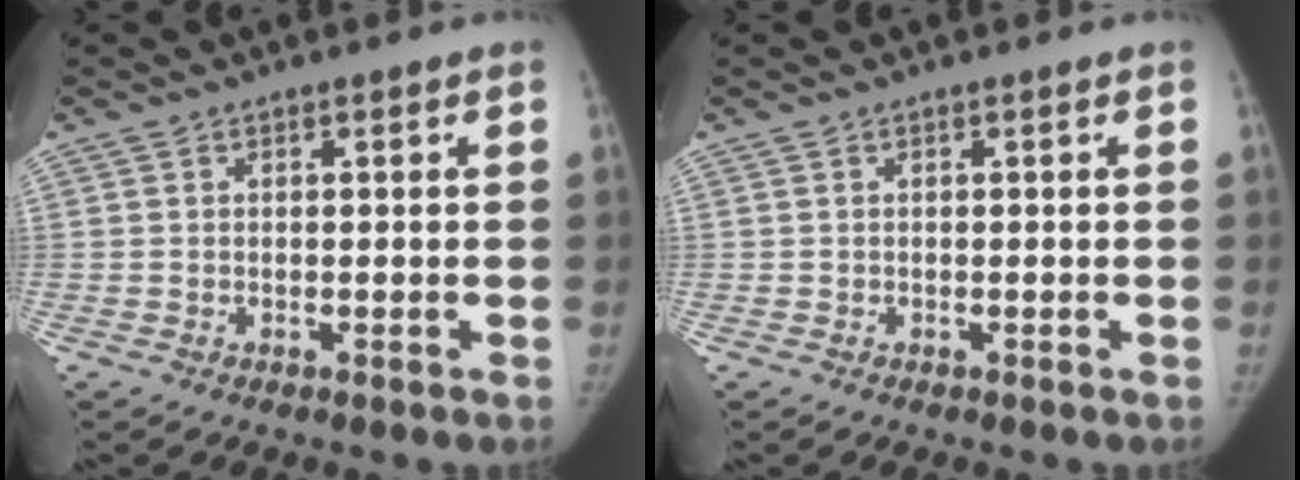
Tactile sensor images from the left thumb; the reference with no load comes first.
{"total": 0.0}